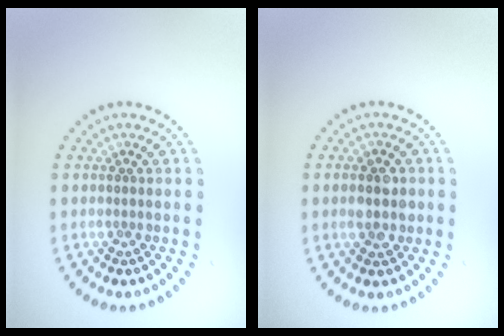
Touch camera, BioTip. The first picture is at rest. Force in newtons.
{"total": 2.6, "press": 2.6, "slide": 0.1}